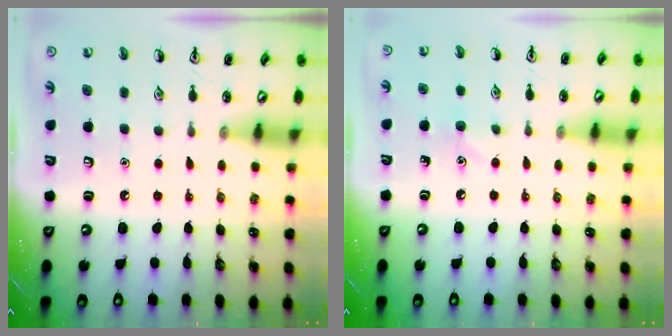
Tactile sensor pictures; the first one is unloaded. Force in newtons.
{"total": 5.0, "press": 4.7, "slide": 1.6}